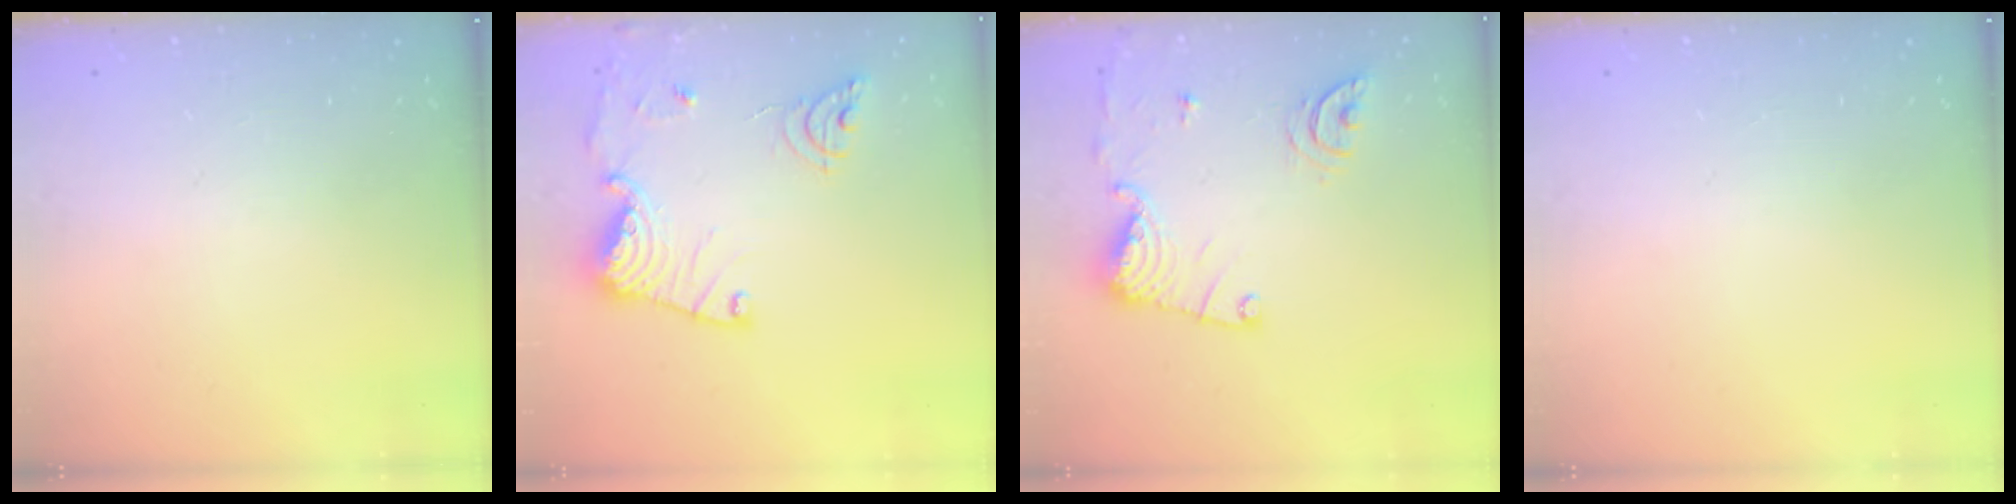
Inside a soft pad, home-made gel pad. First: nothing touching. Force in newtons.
{"total": 18.4, "press": 18.3, "slide": 1.9}
{"total": 14.2, "press": 14.2, "slide": 1.4}
{"total": 0.0}